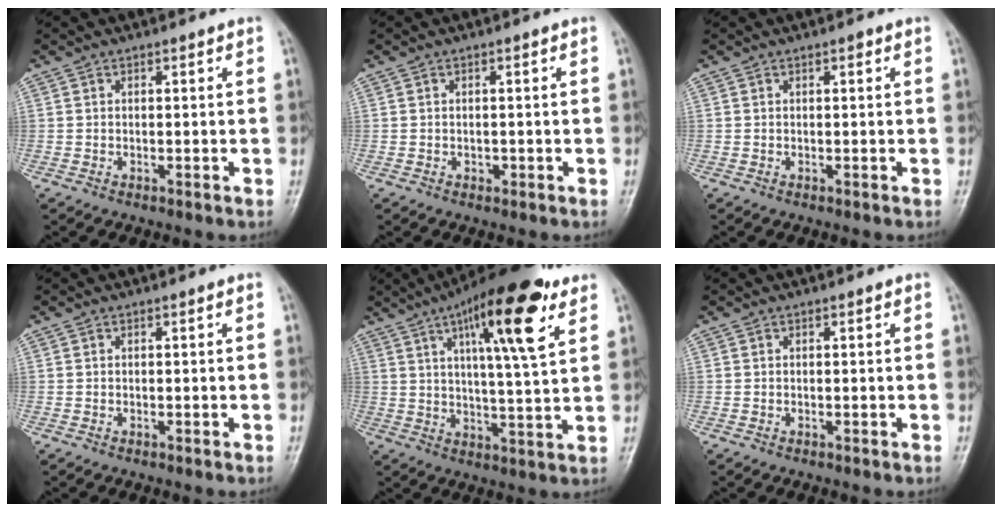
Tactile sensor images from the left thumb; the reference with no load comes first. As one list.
[{"total": 0.8, "force": [-0.1, 0.7, 0.4], "torque": [-0.001, 0.002, -0.002]}, {"total": 0.7, "force": [0.4, 0.3, 0.6], "torque": [-0.007, 0.000, 0.003]}, {"total": 0.0}, {"total": 19.1, "force": [9.8, 4.0, 16.0], "torque": [-0.232, -0.035, 0.151]}, {"total": 0.0}]